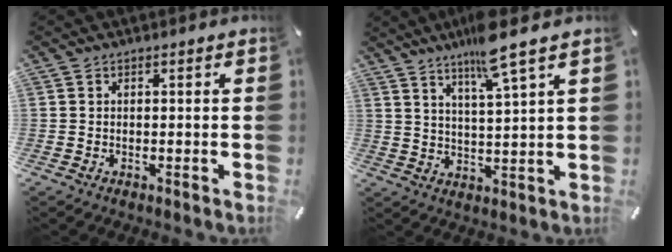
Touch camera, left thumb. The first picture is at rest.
{"total": 9.4, "force": [7.2, 0.4, 6.1], "torque": [-0.114, -0.032, 0.122]}